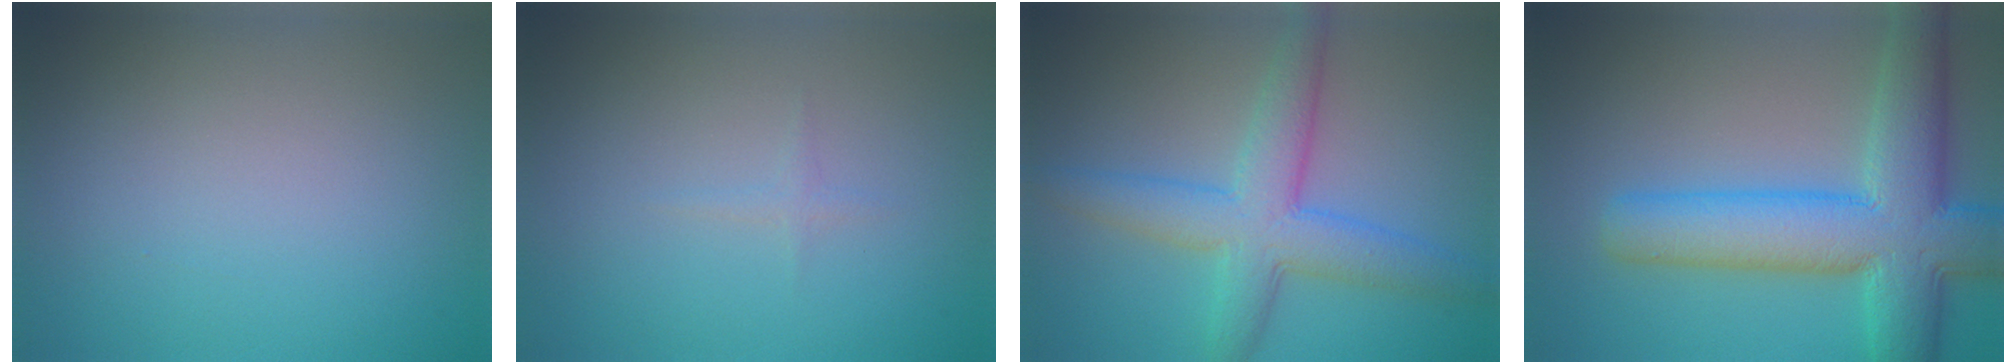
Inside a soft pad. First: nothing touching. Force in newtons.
{"total": 0.6, "press": 0.6, "slide": 0.1}
{"total": 6.0, "press": 6.0, "slide": 0.2}
{"total": 10.1, "press": 10.1, "slide": 0.3}